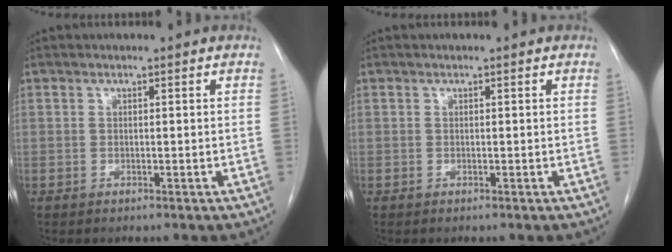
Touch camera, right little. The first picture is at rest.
{"total": 0.0}